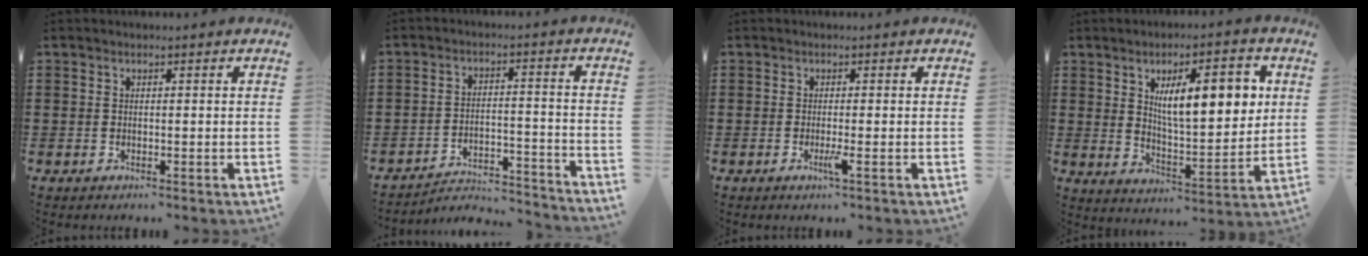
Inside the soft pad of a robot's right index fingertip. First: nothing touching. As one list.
[{"total": 3.7, "force": [-3.5, 0.6, 1.0], "torque": [-0.023, 0.002, -0.075]}, {"total": 2.0, "force": [-1.0, -0.1, 1.8], "torque": [-0.036, -0.008, -0.019]}, {"total": 11.0, "force": [3.4, 3.9, 9.7], "torque": [-0.156, 0.000, 0.052]}]